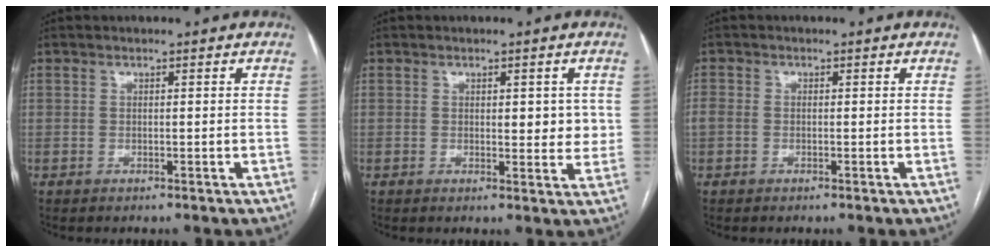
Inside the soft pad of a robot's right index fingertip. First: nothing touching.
{"total": 4.2, "force": [0.7, 2.1, 3.6], "torque": [-0.035, -0.003, 0.008]}
{"total": 2.0, "force": [-0.3, 1.6, 1.1], "torque": [-0.034, 0.013, -0.003]}